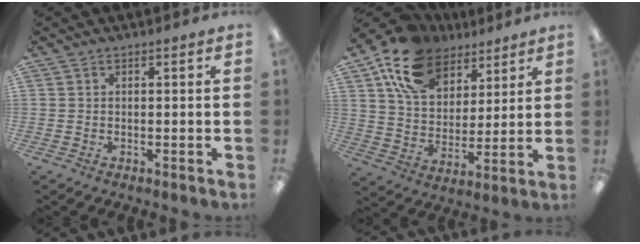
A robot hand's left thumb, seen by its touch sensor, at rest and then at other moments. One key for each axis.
{"total": 16.8, "fx": 10.8, "fy": 10.5, "fz": 7.6, "tx": -0.149, "ty": -0.044, "tz": 0.202}